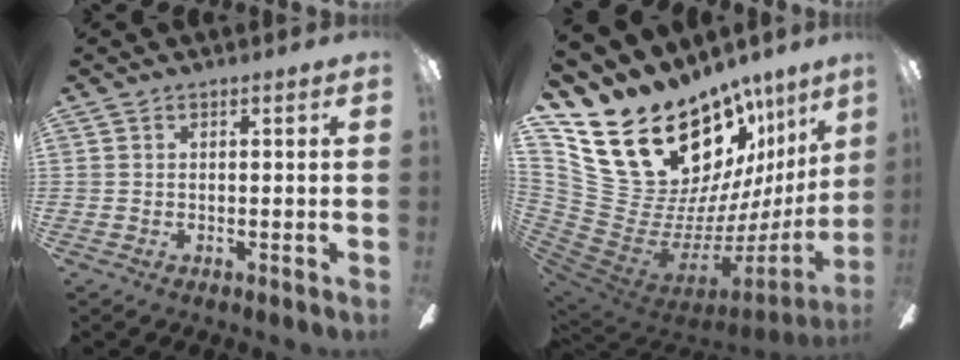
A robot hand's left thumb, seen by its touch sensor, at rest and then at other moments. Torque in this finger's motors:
{"motor_torque": [3.77, 1.24, 0.82, -1.95, 0.19]}